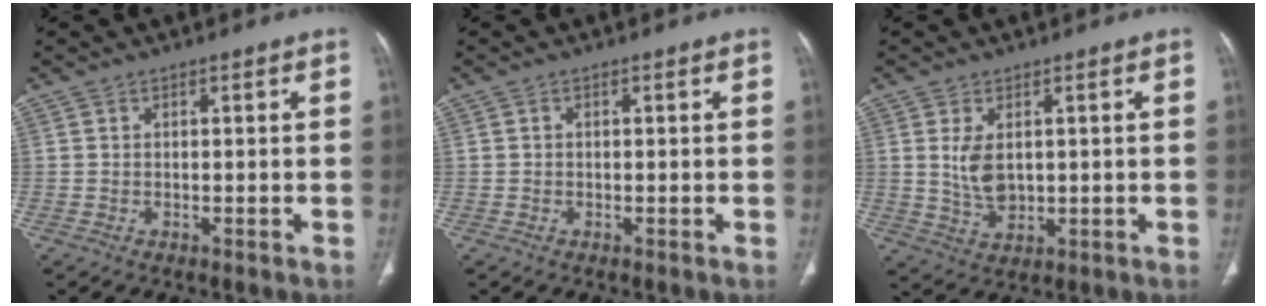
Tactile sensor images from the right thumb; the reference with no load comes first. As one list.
[{"total": 0.0}, {"total": 5.6, "force": [1.0, 3.4, 4.3], "torque": [-0.077, -0.011, 0.030]}]